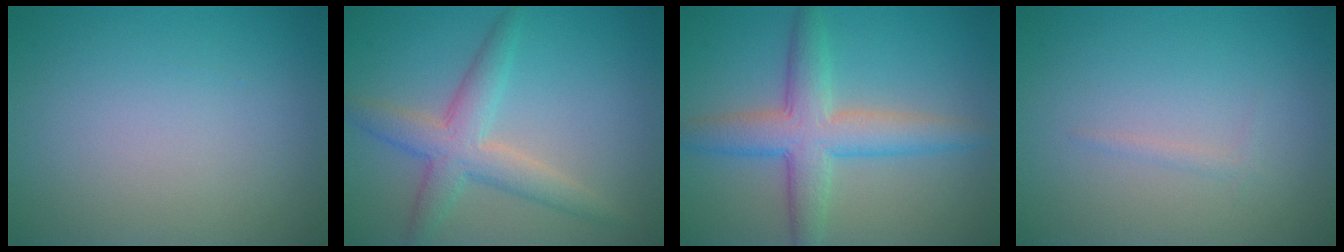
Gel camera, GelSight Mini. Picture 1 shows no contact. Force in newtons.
{"total": 4.3, "press": 4.3, "slide": 0.3}
{"total": 5.7, "press": 5.7, "slide": 0.2}
{"total": 0.6, "press": 0.6, "slide": 0.0}